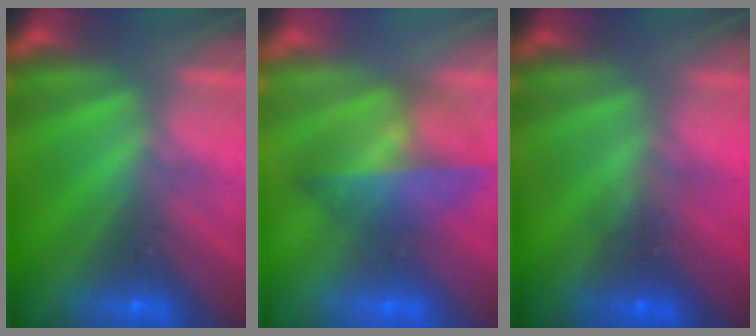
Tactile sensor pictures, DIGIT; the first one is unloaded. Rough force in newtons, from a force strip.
{"total": 4.0}
{"total": 1.2}